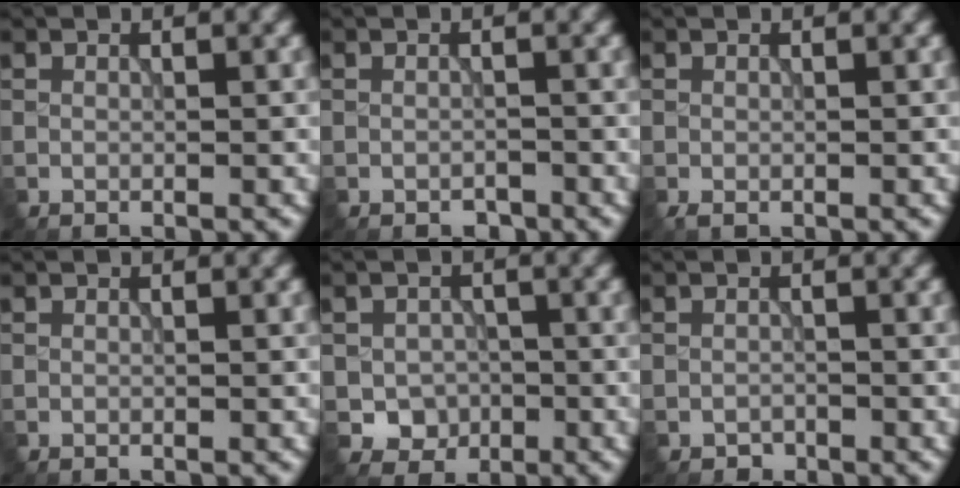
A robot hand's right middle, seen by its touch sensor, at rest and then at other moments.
{"total": 0.8, "force": [-0.6, 0.4, 0.3], "torque": [-0.003, -0.003, -0.009]}
{"total": 0.6, "force": [-0.3, 0.4, 0.4], "torque": [-0.009, -0.005, -0.006]}
{"total": 0.0}
{"total": 2.9, "force": [-0.7, 2.5, 1.1], "torque": [-0.012, -0.006, -0.013]}
{"total": 0.8, "force": [-0.6, 0.5, 0.1], "torque": [0.002, -0.002, -0.010]}